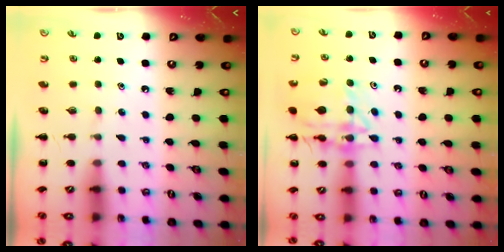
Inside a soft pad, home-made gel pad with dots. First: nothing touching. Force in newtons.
{"total": 15.7, "press": 15.6, "slide": 1.0}